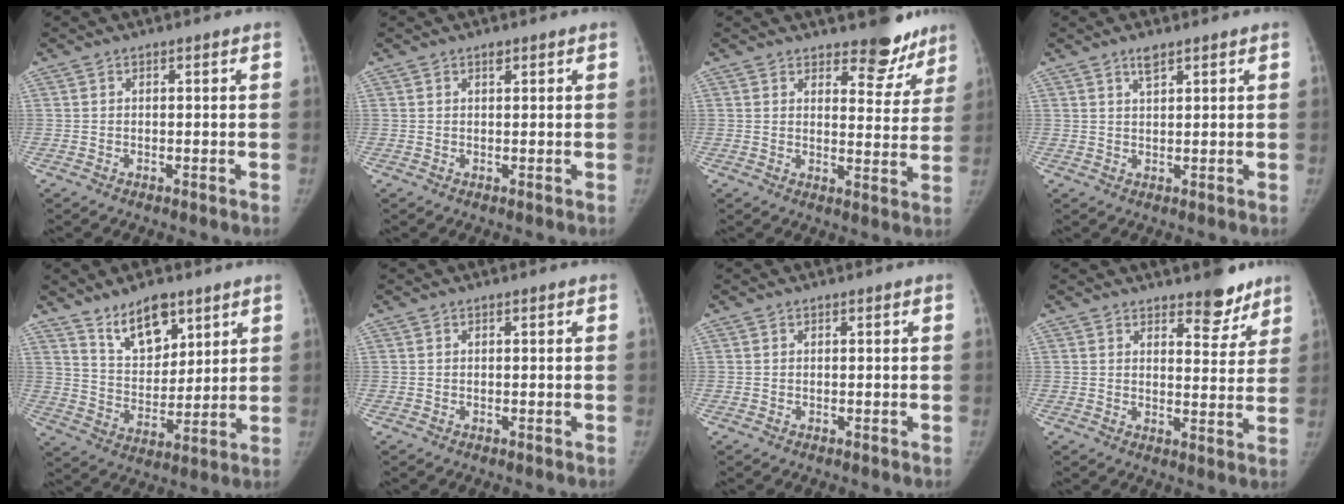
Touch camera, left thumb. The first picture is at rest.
{"total": 0.8, "force": [0.5, 0.4, 0.4], "torque": [-0.002, -0.002, 0.008]}
{"total": 9.1, "force": [7.5, 3.9, 3.5], "torque": [-0.003, -0.056, 0.093]}
{"total": 2.3, "force": [1.6, 0.7, 1.5], "torque": [-0.023, -0.005, 0.032]}
{"total": 11.3, "force": [7.6, 5.7, 6.1], "torque": [-0.069, -0.054, 0.143]}
{"total": 0.0}
{"total": 0.0}
{"total": 7.3, "force": [5.6, 3.0, 3.5], "torque": [-0.010, -0.037, 0.076]}